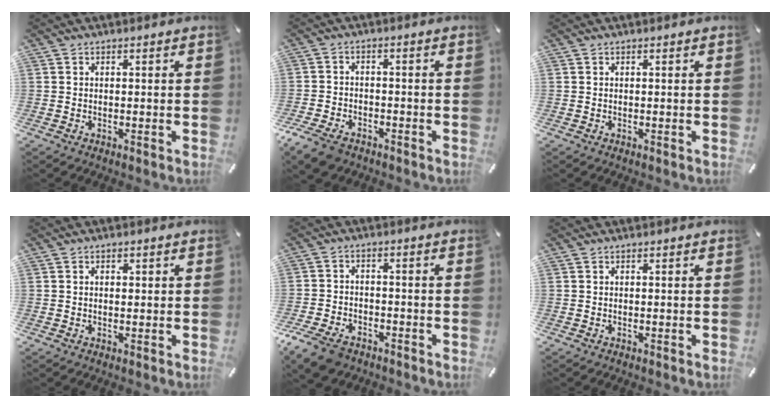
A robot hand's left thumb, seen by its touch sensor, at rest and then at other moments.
{"total": 5.8, "force": [-3.9, 3.5, 2.5], "torque": [-0.062, 0.013, -0.075]}
{"total": 0.0}
{"total": 1.2, "force": [0.2, 0.9, 0.8], "torque": [-0.010, 0.002, -0.001]}
{"total": 7.5, "force": [-5.0, 4.5, 3.4], "torque": [-0.077, 0.019, -0.094]}
{"total": 0.0}